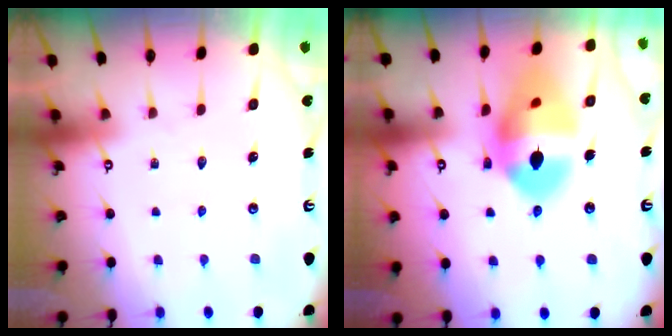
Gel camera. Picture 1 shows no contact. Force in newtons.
{"total": 17.0, "press": 16.1, "slide": 5.7}